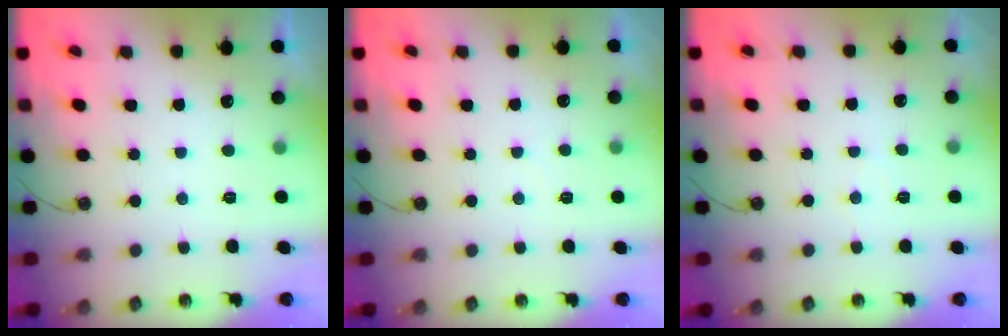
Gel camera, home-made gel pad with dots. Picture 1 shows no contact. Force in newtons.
{"total": 2.9, "press": 2.9, "slide": 0.5}
{"total": 3.1, "press": 3.1, "slide": 0.5}